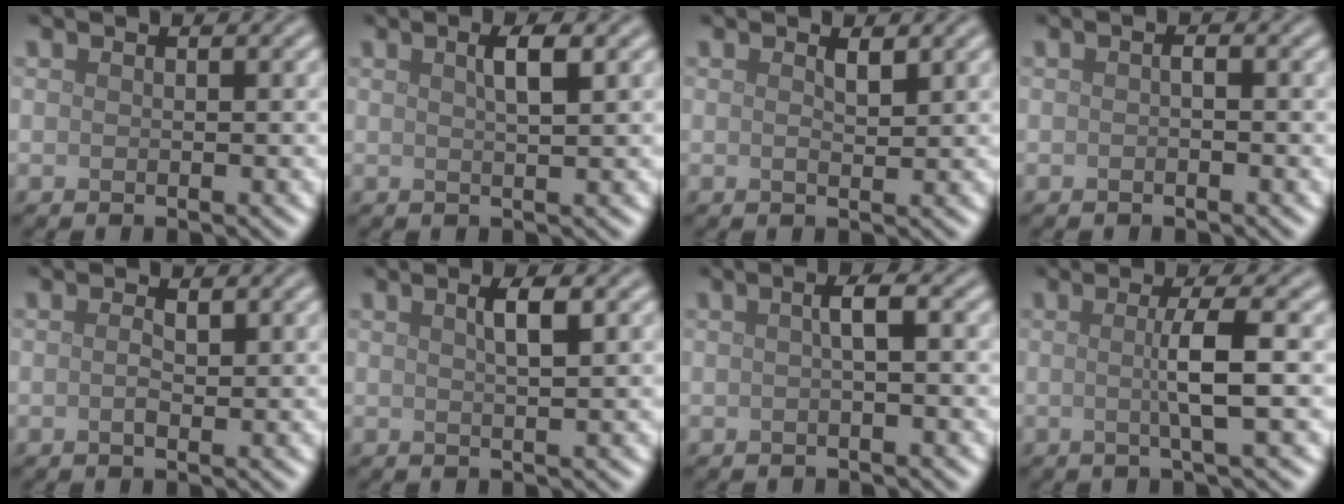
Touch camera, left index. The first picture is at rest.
{"total": 2.2, "force": [0.9, 0.5, 2.0], "torque": [-0.027, 0.006, 0.011]}
{"total": 1.2, "force": [0.6, 0.3, 1.0], "torque": [-0.020, -0.003, 0.010]}
{"total": 0.6, "force": [-0.2, 0.2, 0.5], "torque": [-0.011, 0.001, -0.004]}
{"total": 1.3, "force": [0.1, 0.6, 1.1], "torque": [-0.023, 0.000, 0.001]}
{"total": 2.2, "force": [0.9, 0.5, 1.9], "torque": [-0.027, 0.006, 0.010]}
{"total": 1.8, "force": [0.1, 0.3, 1.8], "torque": [-0.032, 0.006, 0.000]}
{"total": 3.7, "force": [0.0, 0.6, 3.6], "torque": [-0.061, -0.002, -0.006]}